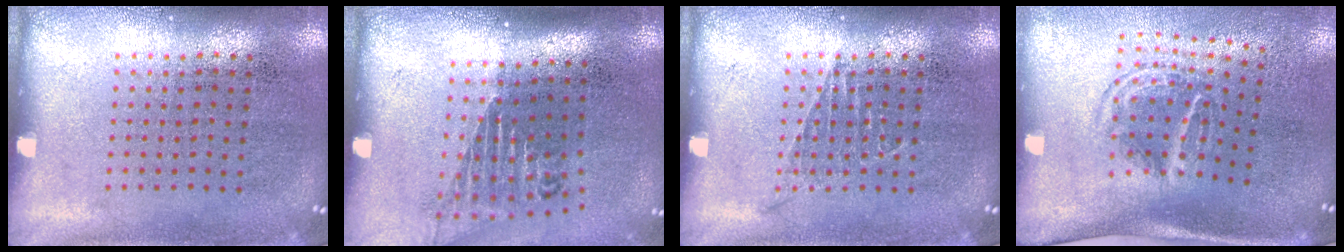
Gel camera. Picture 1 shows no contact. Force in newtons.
{"total": 1.6, "press": 1.2, "slide": 1.1}
{"total": 0.7, "press": 0.7, "slide": 0.1}
{"total": 1.7, "press": 1.1, "slide": 1.3}